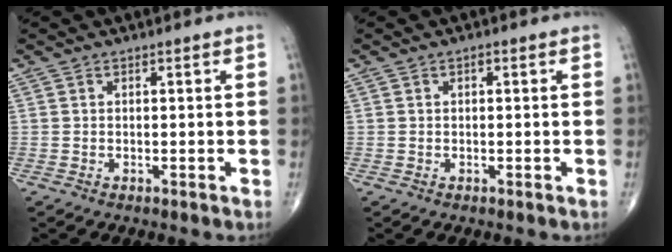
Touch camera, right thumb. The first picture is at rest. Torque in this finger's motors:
{"motor_torque": [-0.07, -0.07, 0.07, 0.11, 0.01]}